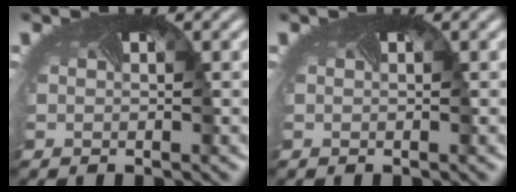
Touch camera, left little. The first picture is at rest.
{"total": 0.0}